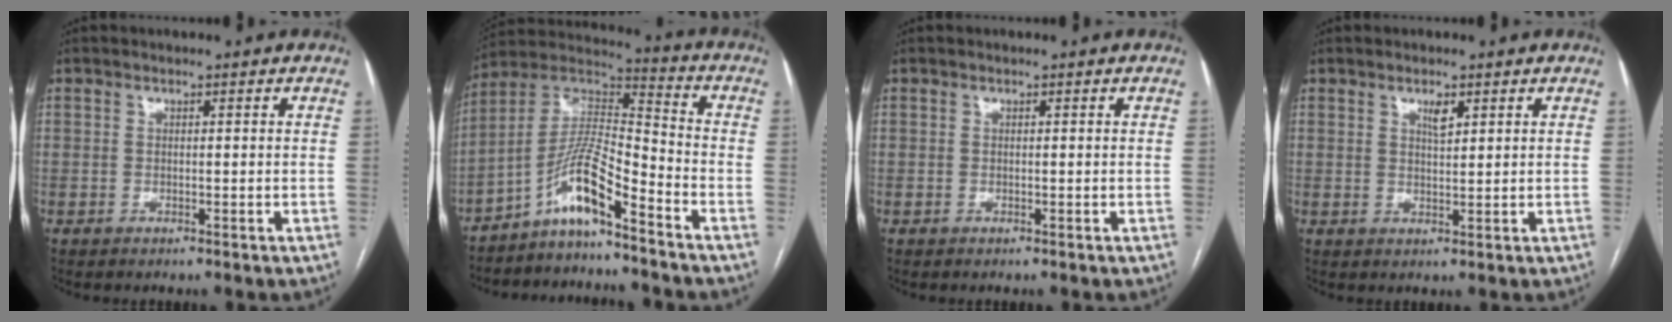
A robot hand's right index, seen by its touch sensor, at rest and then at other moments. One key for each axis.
{"total": 10.3, "fx": -6.9, "fy": 0.9, "fz": 7.6, "tx": -0.154, "ty": 0.021, "tz": -0.133}
{"total": 0.0}
{"total": 2.1, "fx": 1.2, "fy": 0.6, "fz": 1.7, "tx": -0.030, "ty": -0.002, "tz": 0.023}